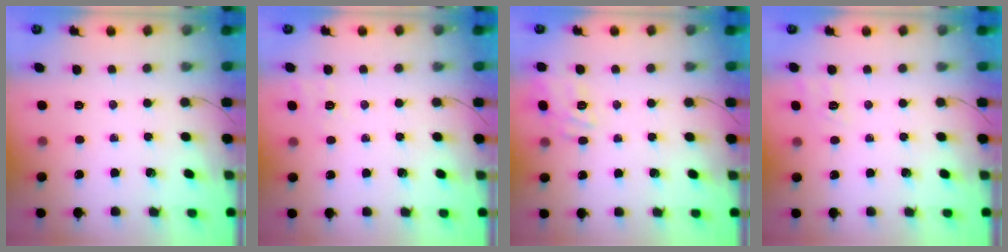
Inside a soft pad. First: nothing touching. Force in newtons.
{"total": 2.2, "press": 1.3, "slide": 1.8}
{"total": 14.0, "press": 14.0, "slide": 0.5}
{"total": 6.9, "press": 6.5, "slide": 2.1}